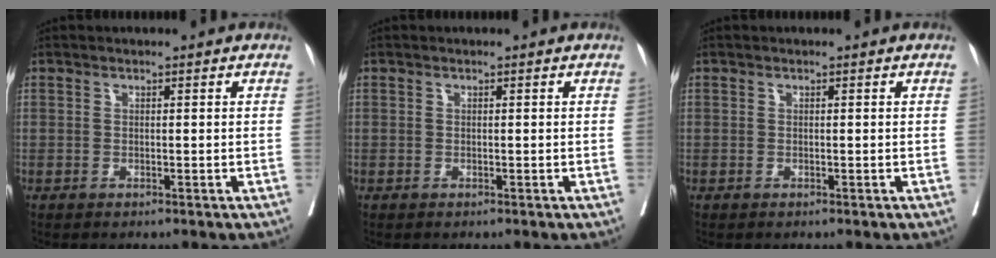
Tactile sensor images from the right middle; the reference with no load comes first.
{"total": 0.0}
{"total": 0.0}